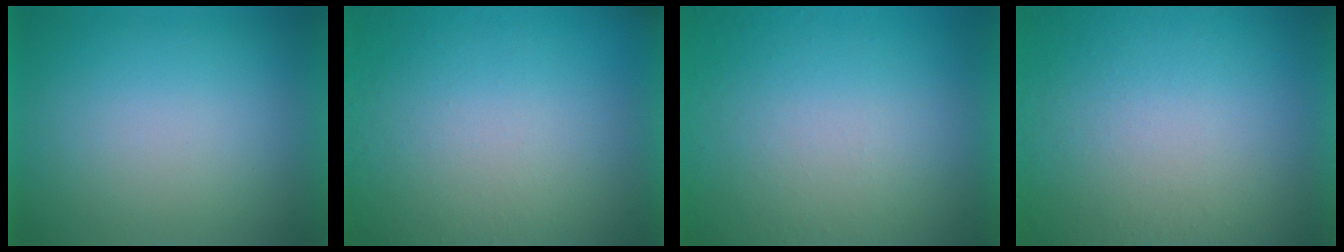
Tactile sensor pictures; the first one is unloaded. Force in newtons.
{"total": 5.0}
{"total": 4.7}
{"total": 9.5}